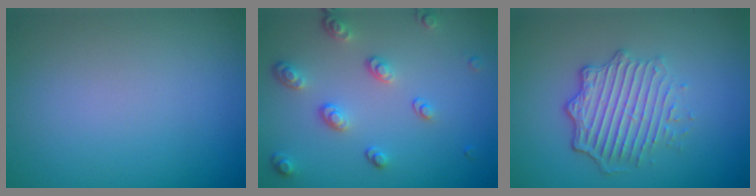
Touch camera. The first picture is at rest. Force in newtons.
{"total": 3.4, "press": 2.6, "slide": 2.2}
{"total": 5.2, "press": 3.5, "slide": 3.8}